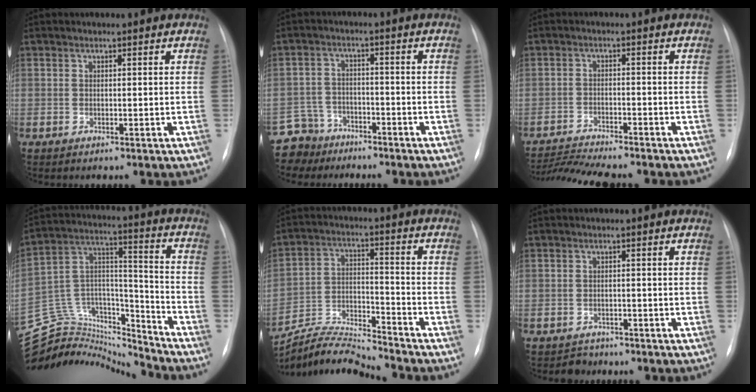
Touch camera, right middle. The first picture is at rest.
{"total": 6.5, "force": [-5.4, 3.6, -0.8], "torque": [0.017, 0.005, -0.099]}
{"total": 7.9, "force": [-7.4, -0.4, 2.5], "torque": [-0.041, -0.007, -0.119]}
{"total": 23.9, "force": [-22.9, 5.1, 4.8], "torque": [-0.130, 0.043, -0.371]}
{"total": 10.3, "force": [-10.2, -1.2, 0.6], "torque": [-0.015, 0.018, -0.190]}
{"total": 2.0, "force": [-1.6, 1.1, -0.6], "torque": [0.006, 0.003, -0.024]}